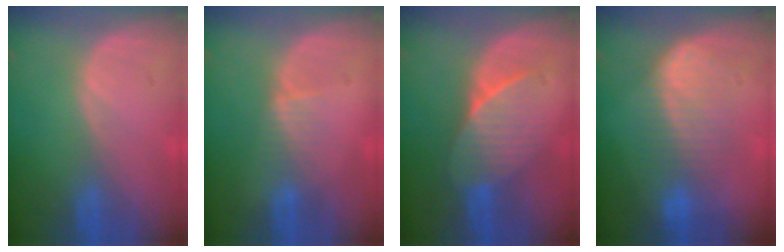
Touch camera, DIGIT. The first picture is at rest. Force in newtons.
{"total": 1.9, "press": 1.9, "slide": 0.2}
{"total": 6.8, "press": 6.4, "slide": 2.3}
{"total": 6.9, "press": 6.8, "slide": 1.1}